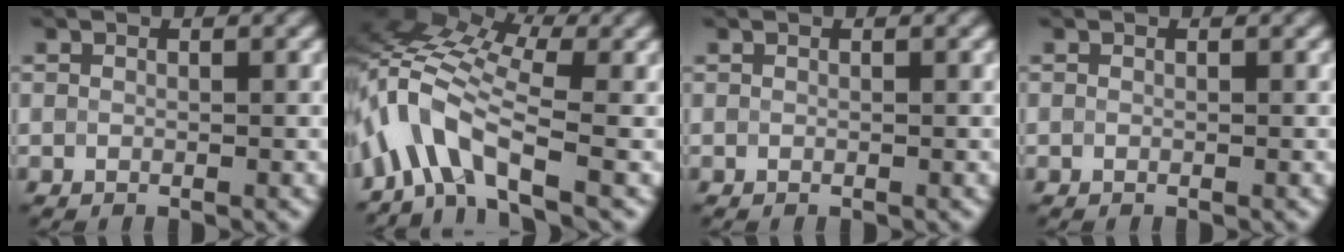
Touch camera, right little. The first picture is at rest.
{"total": 7.7, "force": [-2.7, 2.7, 6.6], "torque": [-0.139, 0.026, -0.069]}
{"total": 0.0}
{"total": 0.0}